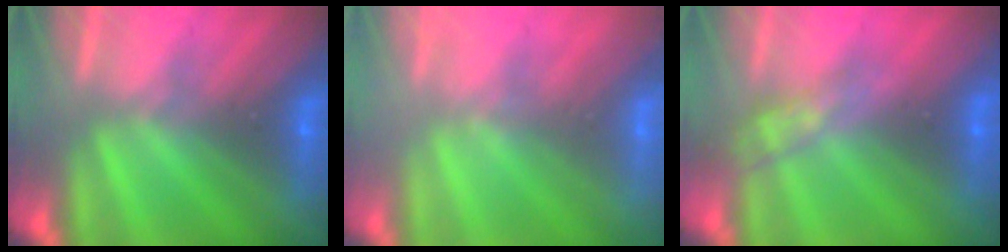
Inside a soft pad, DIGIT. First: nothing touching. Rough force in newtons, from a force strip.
{"total": 2.2}
{"total": 2.7}